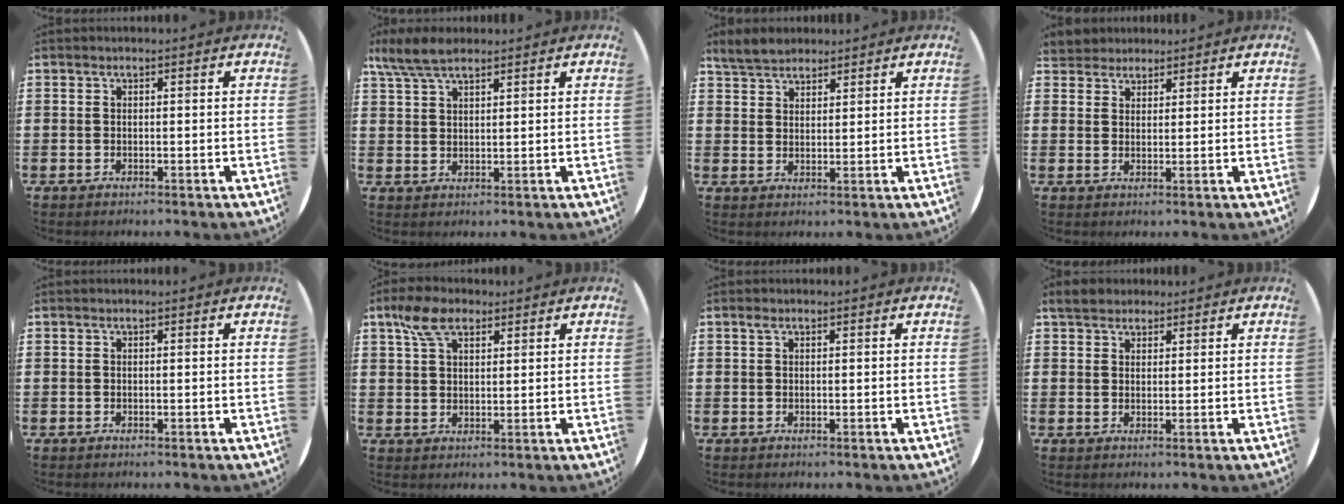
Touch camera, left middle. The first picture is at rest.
{"total": 5.3, "force": [4.2, 1.7, 2.7], "torque": [-0.062, -0.002, 0.078]}
{"total": 4.1, "force": [3.7, 1.5, 0.7], "torque": [-0.025, -0.001, 0.072]}
{"total": 3.0, "force": [2.8, 1.2, -0.3], "torque": [-0.003, 0.002, 0.055]}
{"total": 0.0}
{"total": 5.5, "force": [3.5, 2.9, 3.2], "torque": [-0.064, 0.010, 0.062]}
{"total": 0.6, "force": [0.3, 0.3, 0.3], "torque": [0.001, 0.000, 0.004]}
{"total": 2.7, "force": [2.4, 1.2, 0.4], "torque": [-0.005, 0.004, 0.046]}